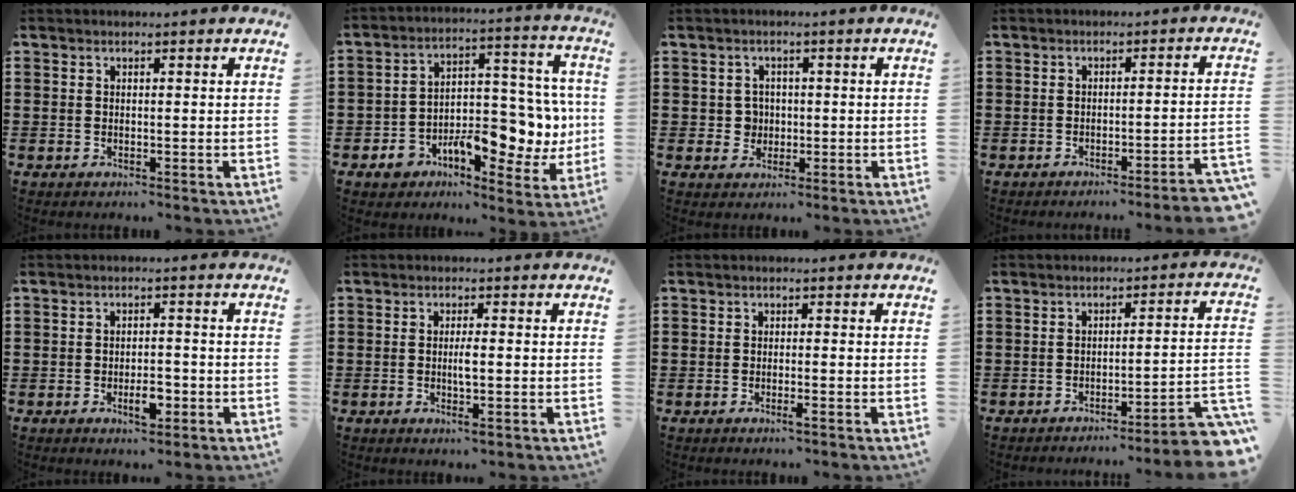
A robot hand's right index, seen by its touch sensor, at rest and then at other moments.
{"total": 11.0, "force": [-3.2, 6.5, 8.2], "torque": [-0.130, 0.017, -0.052]}
{"total": 2.8, "force": [-0.2, 2.6, 1.0], "torque": [-0.028, 0.008, -0.006]}
{"total": 3.0, "force": [-2.5, -0.6, 1.6], "torque": [-0.027, -0.010, -0.049]}
{"total": 4.0, "force": [-1.6, 1.6, 3.2], "torque": [-0.054, 0.006, -0.027]}
{"total": 2.8, "force": [-0.3, 0.5, 2.7], "torque": [-0.049, -0.001, -0.008]}
{"total": 1.4, "force": [-0.8, 0.1, 1.2], "torque": [-0.022, -0.004, -0.013]}
{"total": 4.5, "force": [-3.6, -0.3, 2.8], "torque": [-0.051, -0.024, -0.073]}